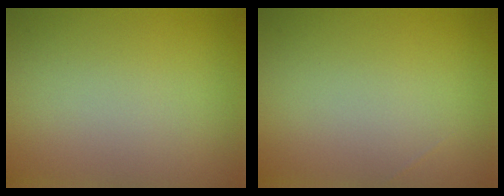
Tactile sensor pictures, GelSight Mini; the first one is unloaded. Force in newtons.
{"total": 0.0}